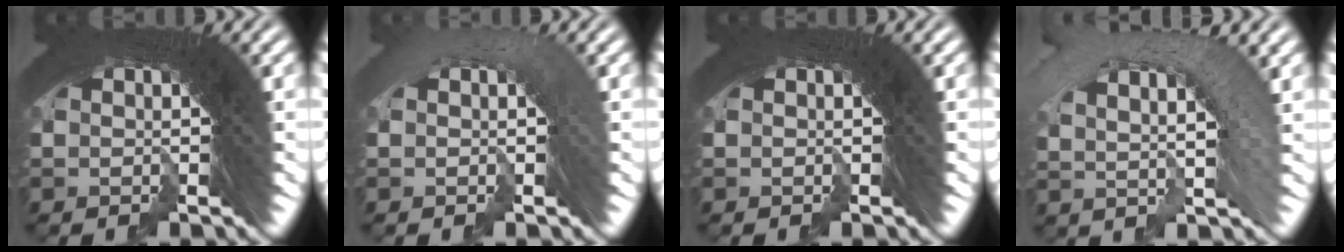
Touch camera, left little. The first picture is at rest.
{"total": 3.2, "force": [-2.6, -0.2, -1.9], "torque": [0.025, -0.010, -0.037]}
{"total": 0.0}
{"total": 4.8, "force": [-1.4, 3.9, 2.3], "torque": [-0.024, 0.018, -0.037]}